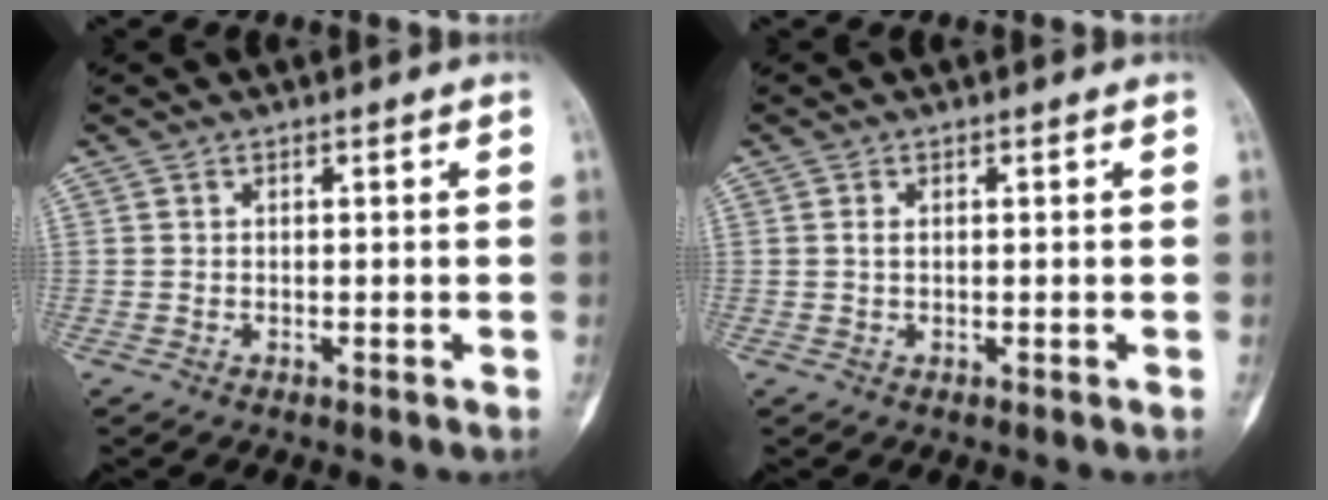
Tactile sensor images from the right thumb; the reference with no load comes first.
{"total": 0.7, "force": [0.1, 0.4, 0.6], "torque": [-0.016, 0.002, 0.002]}